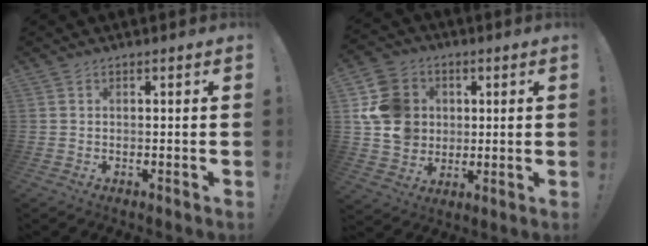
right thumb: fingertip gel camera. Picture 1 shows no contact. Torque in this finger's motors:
{"motor_torque": [1.68, 1.58, 0.88, 0.00, 0.14]}